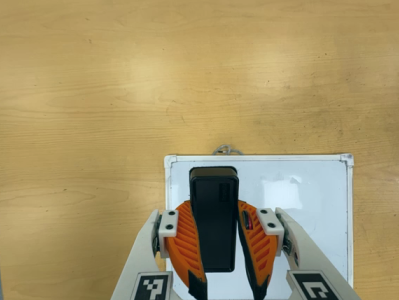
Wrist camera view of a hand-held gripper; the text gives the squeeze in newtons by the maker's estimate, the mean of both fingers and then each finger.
{"total": 9.5, "left": 6.6, "right": 12.5}